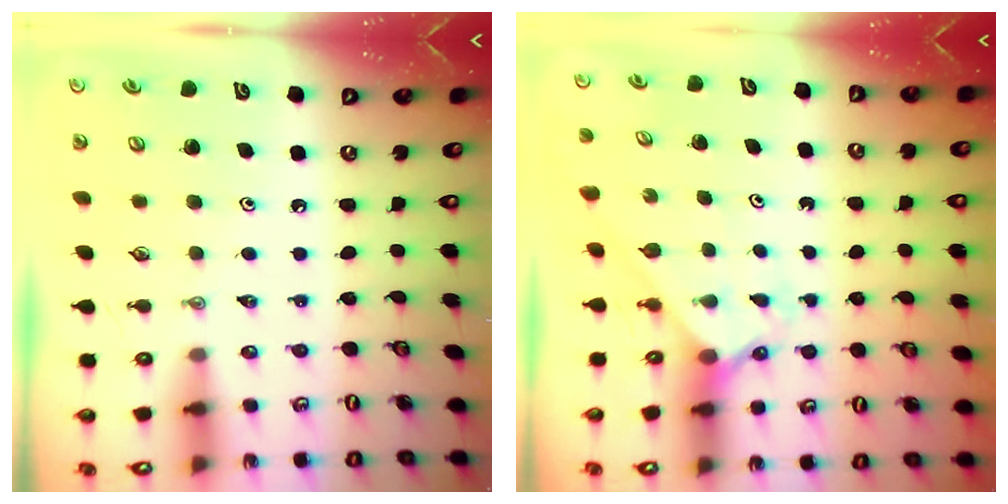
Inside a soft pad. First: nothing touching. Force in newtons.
{"total": 2.1, "press": 2.1, "slide": 0.2}